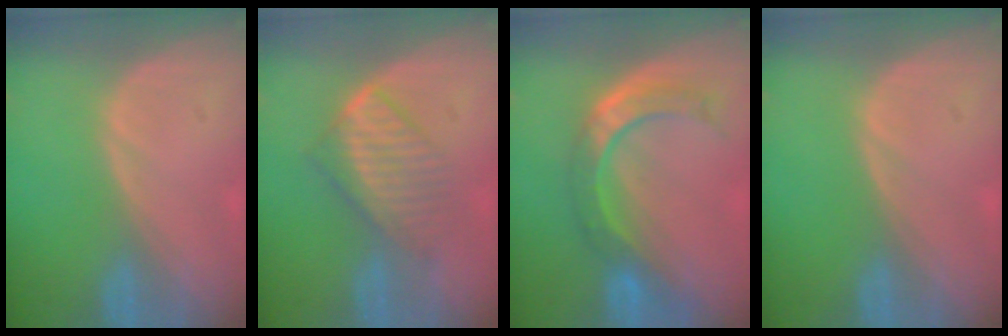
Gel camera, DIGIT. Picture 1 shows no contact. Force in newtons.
{"total": 6.3, "press": 6.1, "slide": 1.2}
{"total": 7.5, "press": 7.0, "slide": 2.7}
{"total": 0.0}